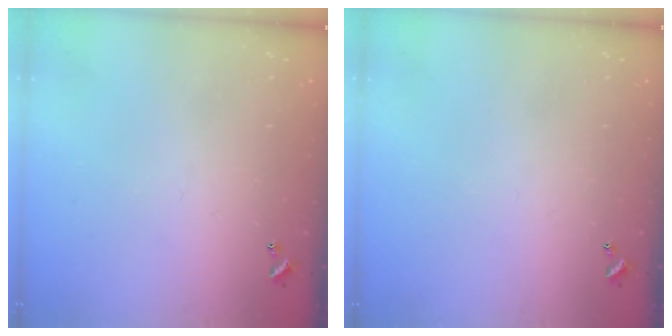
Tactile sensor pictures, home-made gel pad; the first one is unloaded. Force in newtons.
{"total": 0.0}